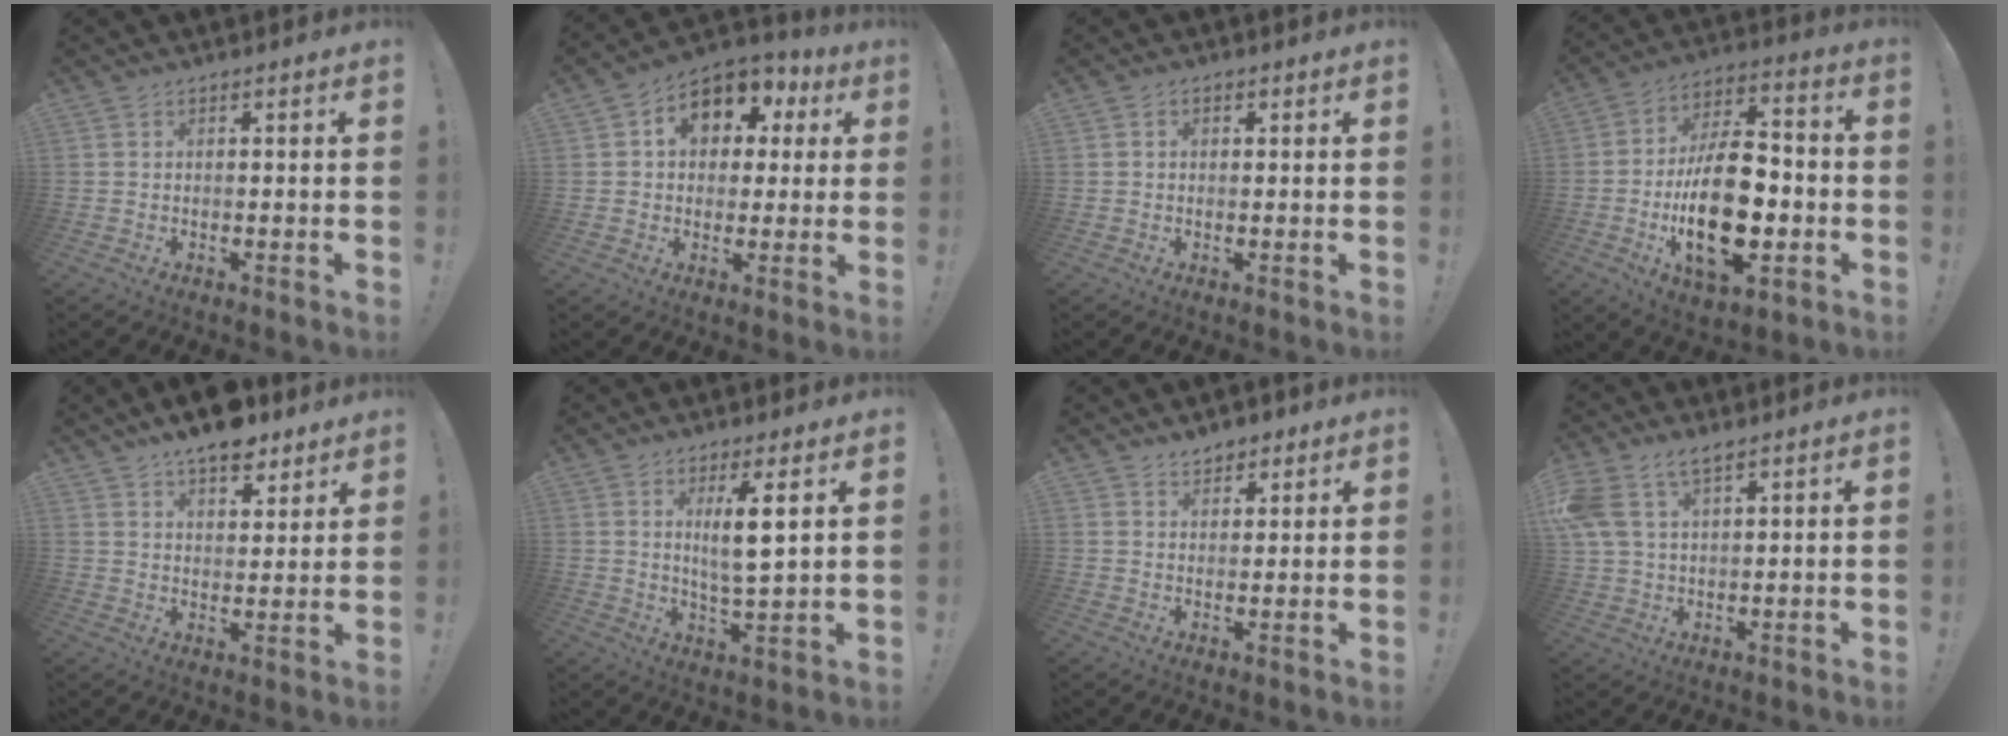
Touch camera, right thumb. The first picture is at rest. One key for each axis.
{"total": 10.9, "fx": 3.1, "fy": 8.5, "fz": 6.1, "tx": -0.084, "ty": -0.005, "tz": 0.060}
{"total": 1.2, "fx": 0.0, "fy": 1.0, "fz": 0.5, "tx": -0.004, "ty": 0.001, "tz": -0.002}
{"total": 23.0, "fx": -5.0, "fy": 12.1, "fz": 18.9, "tx": -0.342, "ty": 0.021, "tz": -0.077}
{"total": 10.3, "fx": 8.1, "fy": 4.2, "fz": 4.7, "tx": -0.064, "ty": -0.055, "tz": 0.146}
{"total": 8.0, "fx": 2.9, "fy": 1.0, "fz": 7.4, "tx": -0.124, "ty": -0.011, "tz": 0.045}
{"total": 4.4, "fx": 3.5, "fy": 2.4, "fz": 0.9, "tx": 0.001, "ty": -0.021, "tz": 0.064}
{"total": 7.4, "fx": 4.7, "fy": 3.6, "fz": 4.5, "tx": -0.094, "ty": -0.014, "tz": 0.092}